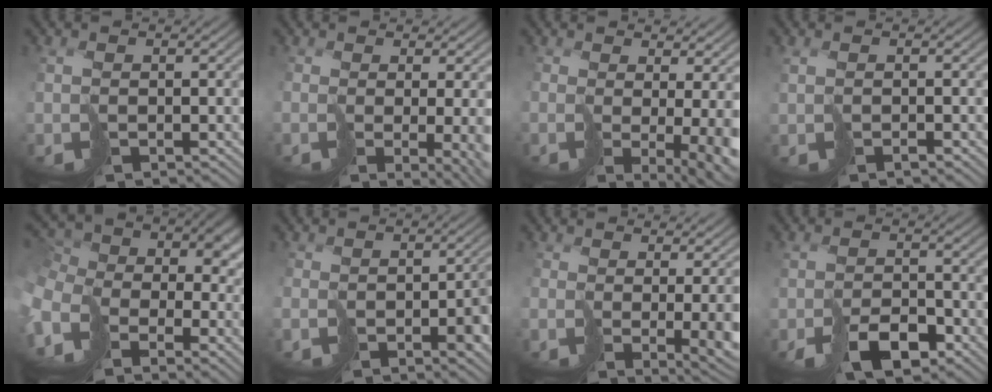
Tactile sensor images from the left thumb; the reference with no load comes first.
{"total": 5.9, "force": [-0.9, 1.4, 5.6], "torque": [-0.067, -0.026, 0.017]}
{"total": 7.6, "force": [-0.9, 2.0, 7.3], "torque": [-0.103, -0.034, 0.019]}
{"total": 0.6, "force": [-0.4, 0.0, 0.5], "torque": [-0.013, -0.002, -0.004]}
{"total": 10.4, "force": [-4.7, 7.0, 6.0], "torque": [-0.163, -0.034, -0.083]}
{"total": 4.3, "force": [-2.9, 1.6, 2.7], "torque": [-0.020, -0.006, -0.046]}
{"total": 5.9, "force": [-0.7, 1.2, 5.7], "torque": [-0.063, -0.025, 0.018]}
{"total": 4.1, "force": [-2.6, 1.8, 2.6], "torque": [-0.038, -0.003, -0.036]}